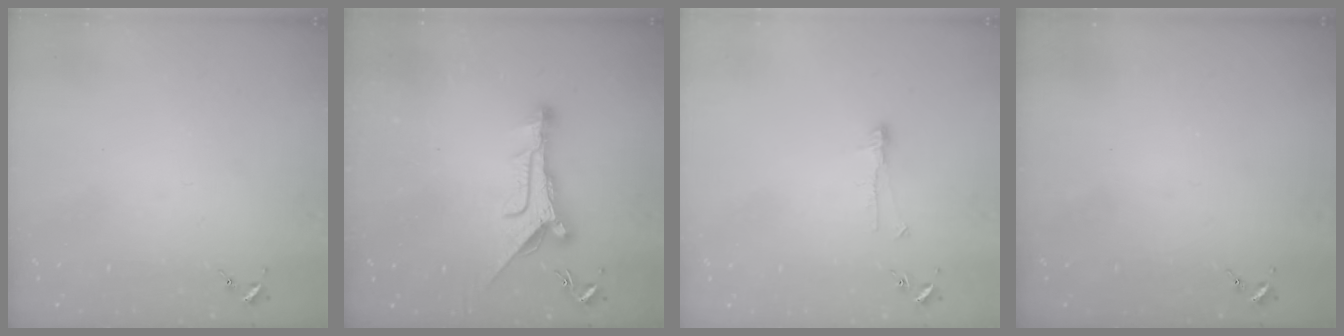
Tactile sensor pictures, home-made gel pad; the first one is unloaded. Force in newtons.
{"total": 10.7, "press": 10.6, "slide": 0.8}
{"total": 6.8, "press": 6.7, "slide": 0.4}
{"total": 0.0}